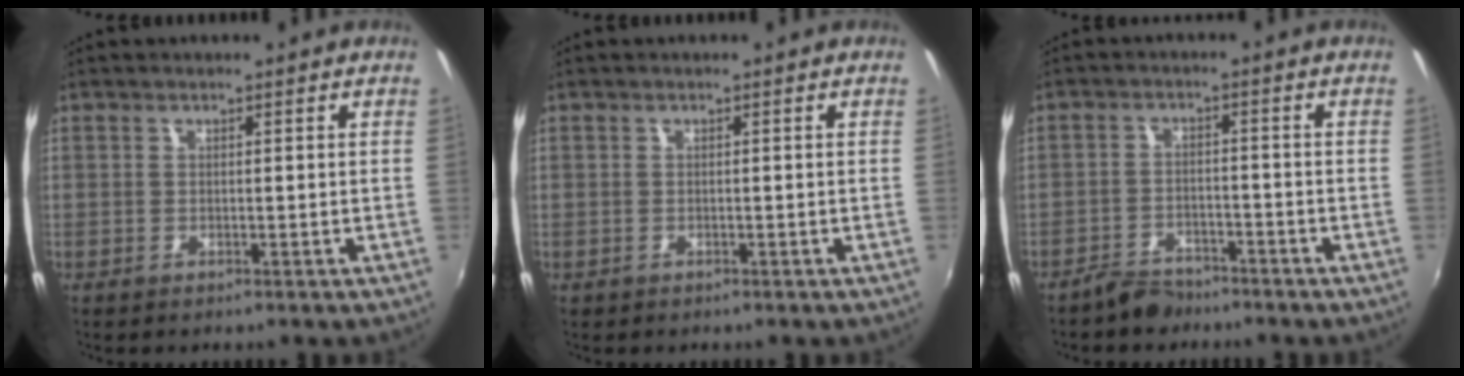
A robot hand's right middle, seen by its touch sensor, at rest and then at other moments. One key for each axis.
{"total": 0.0}
{"total": 4.7, "fx": -4.2, "fy": 2.0, "fz": 1.0, "tx": -0.037, "ty": 0.007, "tz": -0.068}